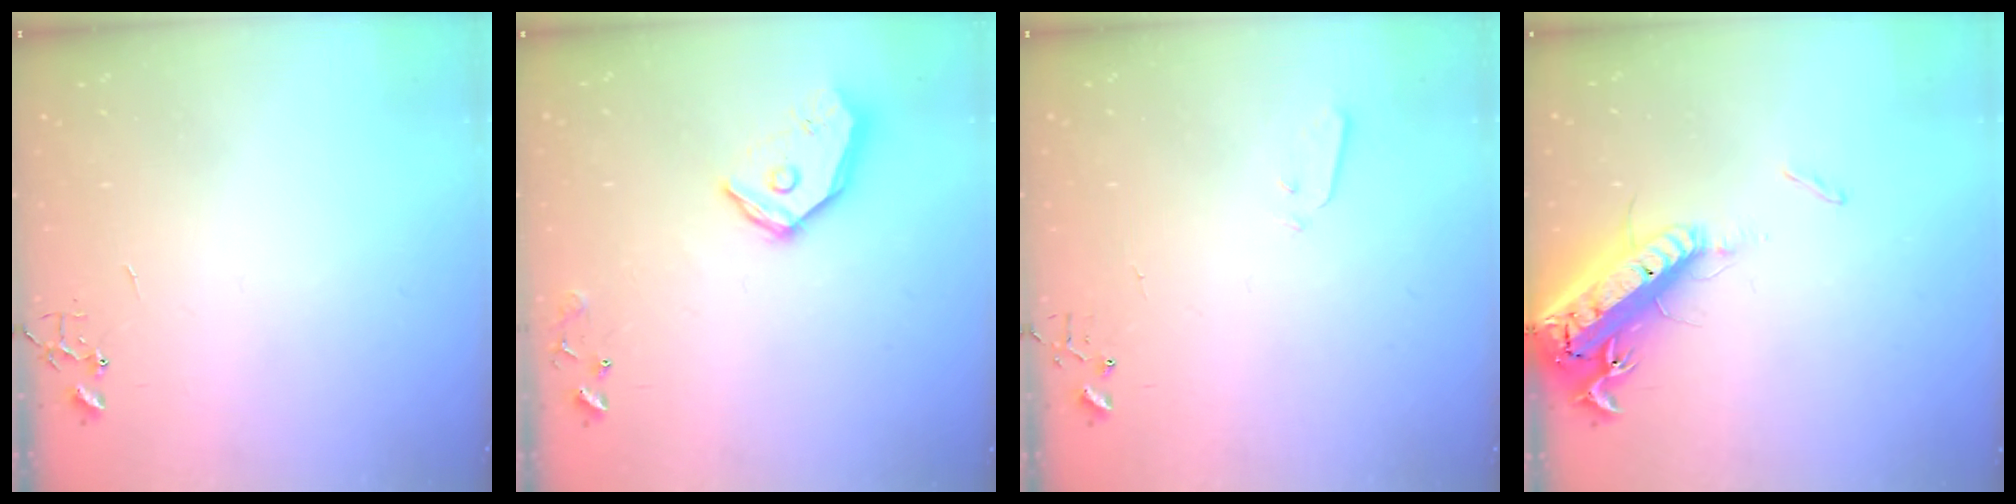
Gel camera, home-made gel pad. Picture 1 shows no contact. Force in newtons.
{"total": 14.1, "press": 13.9, "slide": 2.0}
{"total": 2.2, "press": 2.2, "slide": 0.4}
{"total": 19.7, "press": 19.2, "slide": 4.1}